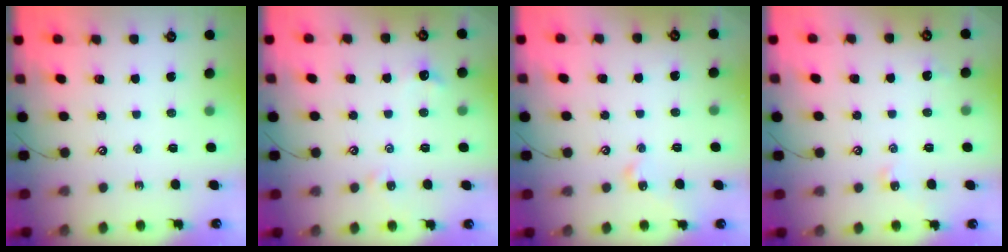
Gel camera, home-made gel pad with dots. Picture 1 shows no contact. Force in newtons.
{"total": 2.4, "press": 2.4, "slide": 0.6}
{"total": 2.0, "press": 1.9, "slide": 0.5}
{"total": 2.0, "press": 1.9, "slide": 0.5}